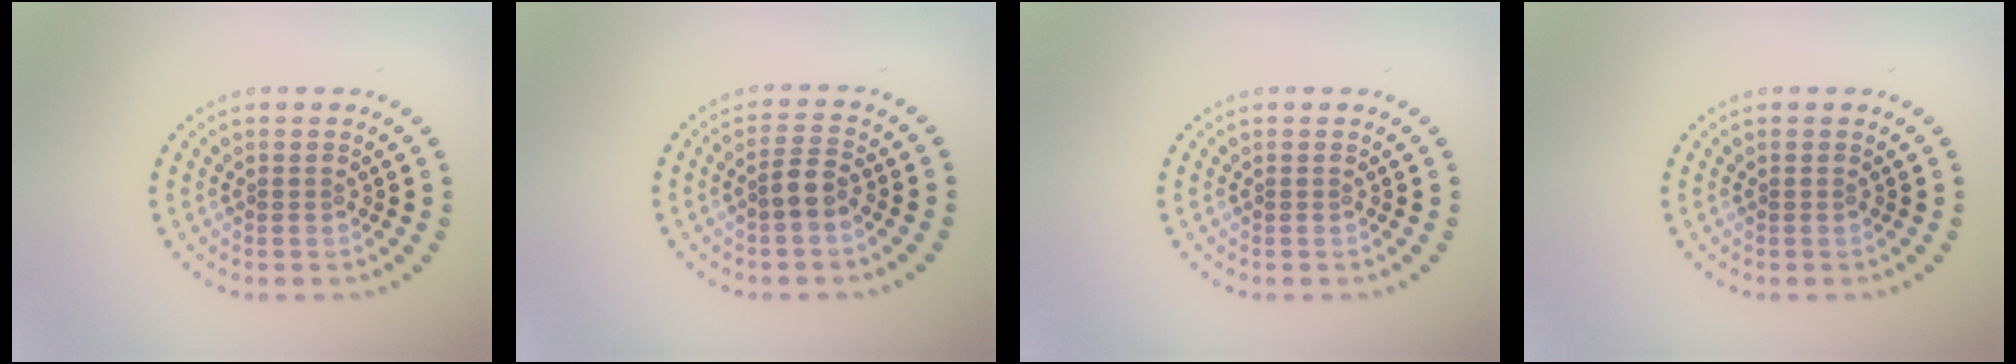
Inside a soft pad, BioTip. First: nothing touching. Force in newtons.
{"total": 2.1, "press": 1.9, "slide": 0.9}
{"total": 0.0}
{"total": 0.0}